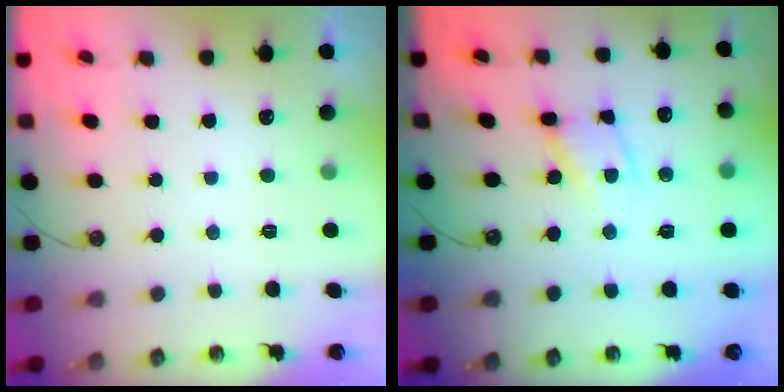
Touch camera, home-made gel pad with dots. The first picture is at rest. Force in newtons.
{"total": 8.2, "press": 8.1, "slide": 0.5}